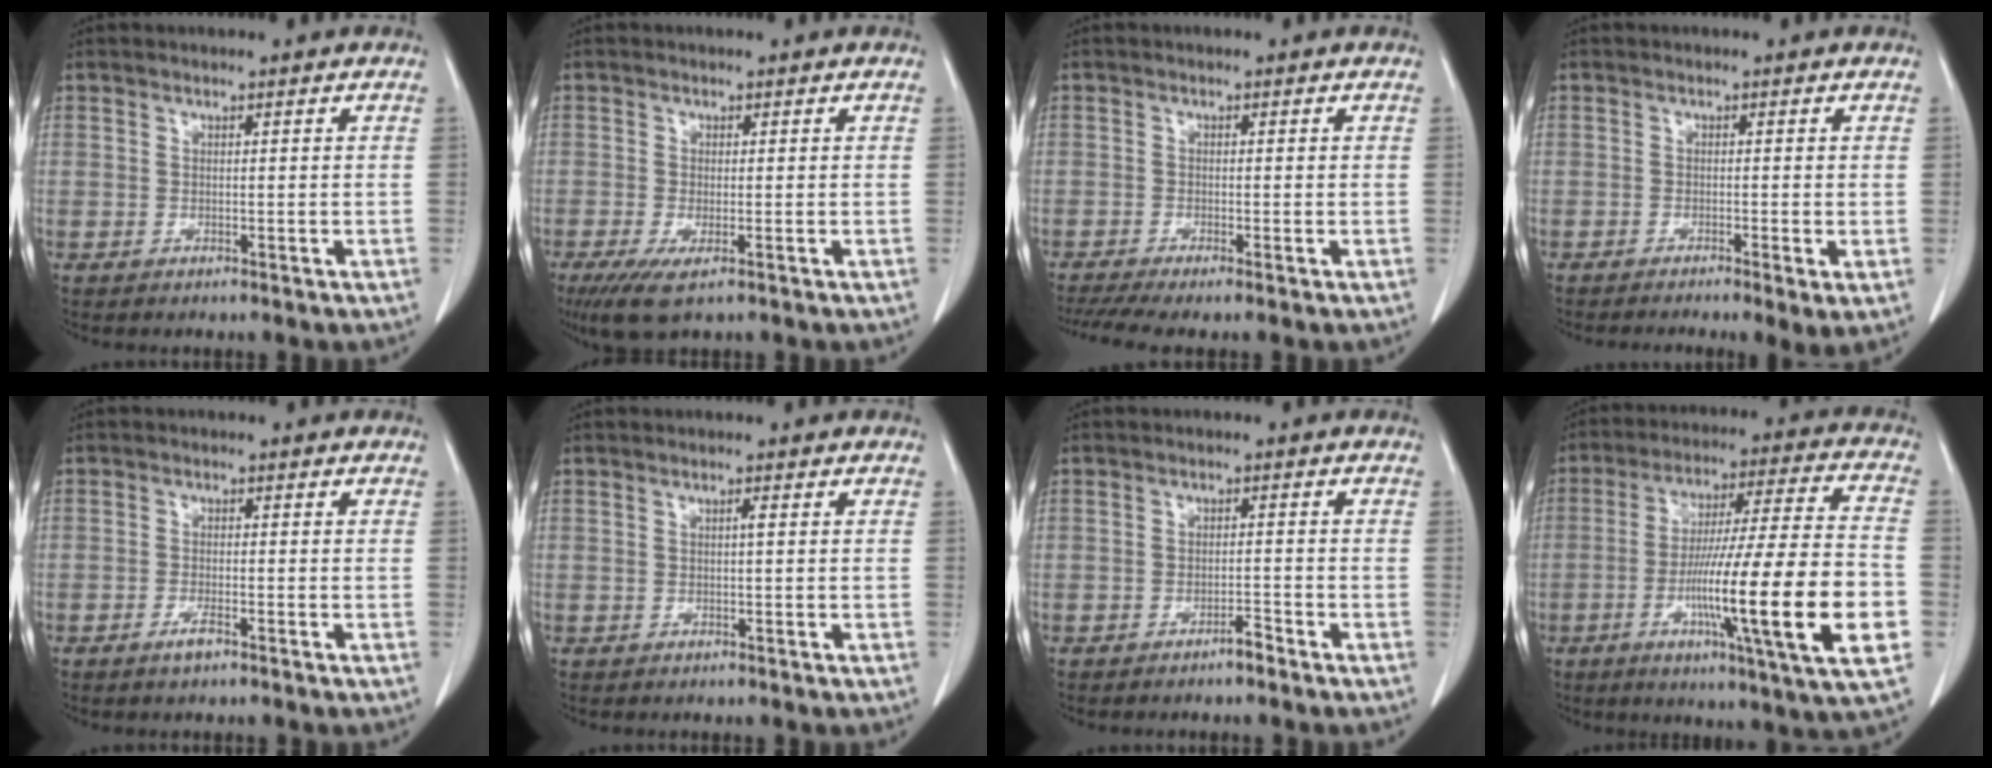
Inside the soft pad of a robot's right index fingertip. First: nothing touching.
{"total": 4.6, "force": [-2.5, 1.1, 3.7], "torque": [-0.071, -0.014, -0.040]}
{"total": 4.8, "force": [-3.5, 0.2, 3.3], "torque": [-0.063, -0.007, -0.062]}
{"total": 4.7, "force": [-2.7, 0.5, 3.8], "torque": [-0.052, -0.015, -0.042]}
{"total": 2.2, "force": [-1.5, 0.3, 1.5], "torque": [-0.032, -0.001, -0.029]}
{"total": 0.6, "force": [0.0, -0.1, 0.5], "torque": [-0.008, 0.000, 0.001]}
{"total": 1.9, "force": [-1.6, 0.2, 1.0], "torque": [-0.015, 0.000, -0.026]}
{"total": 23.1, "force": [-6.1, 0.2, 22.3], "torque": [-0.343, -0.015, -0.101]}